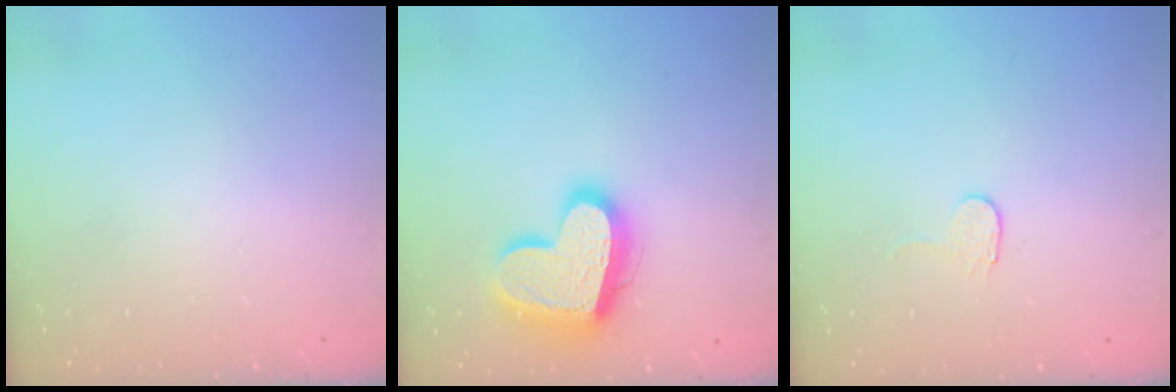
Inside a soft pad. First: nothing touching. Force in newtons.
{"total": 18.7, "press": 18.6, "slide": 1.6}
{"total": 2.9, "press": 2.9, "slide": 0.3}